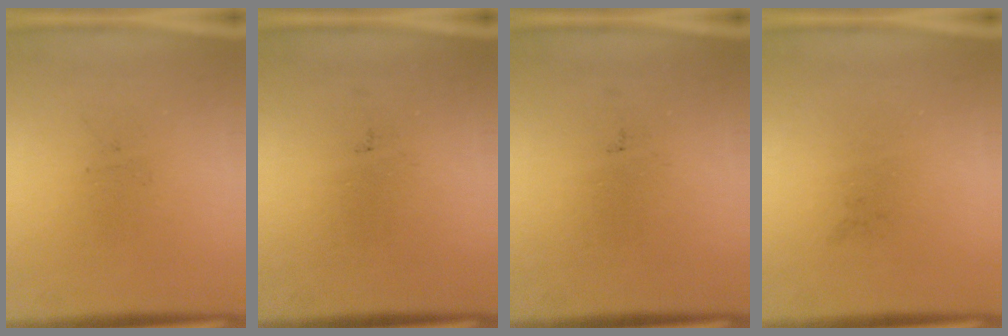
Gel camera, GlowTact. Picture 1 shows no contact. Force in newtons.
{"total": 0.0}
{"total": 0.0}
{"total": 0.0}